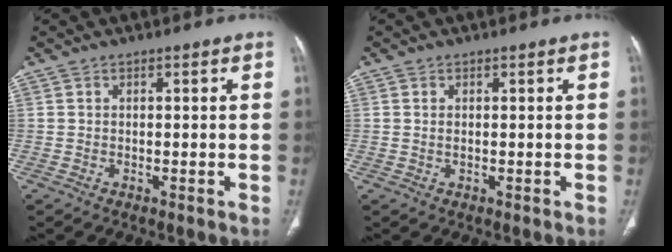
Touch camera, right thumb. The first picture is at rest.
{"total": 0.7, "force": [0.1, 0.3, 0.6], "torque": [-0.016, 0.001, 0.005]}